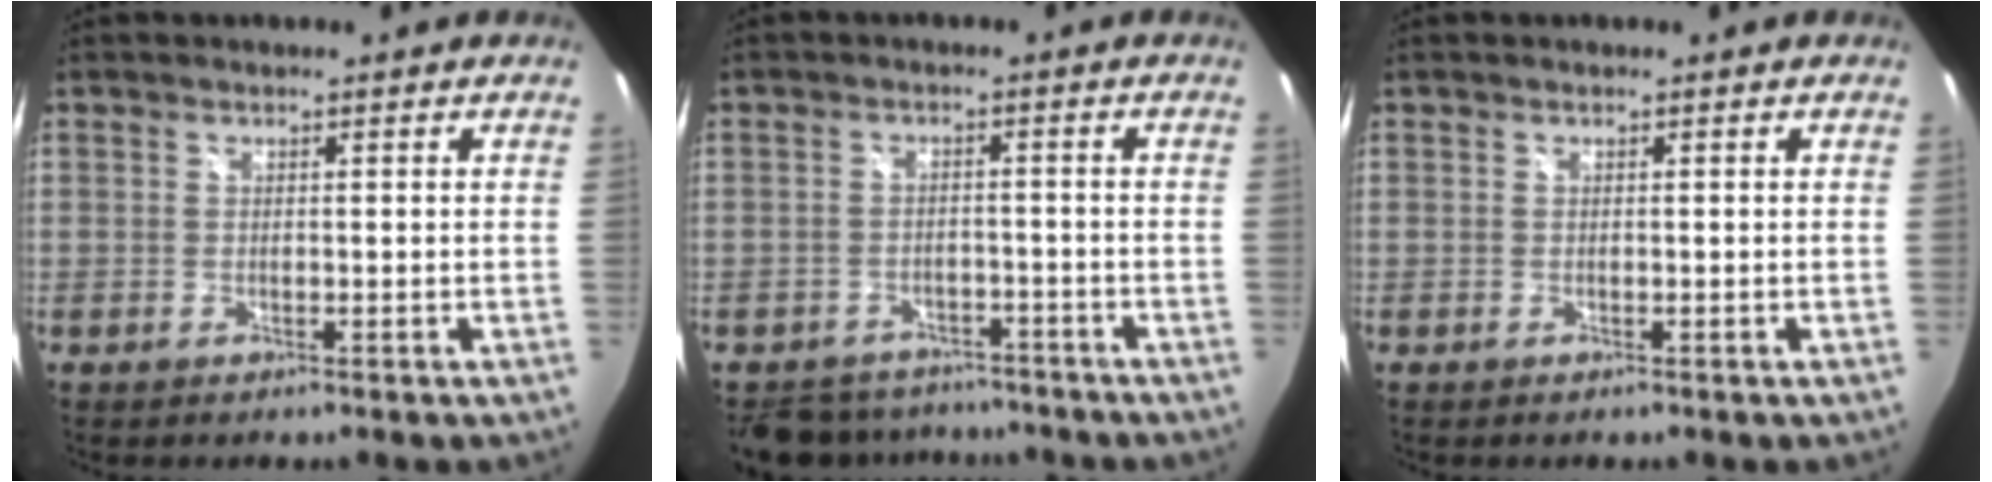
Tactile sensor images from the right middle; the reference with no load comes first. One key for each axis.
{"total": 10.4, "fx": -8.8, "fy": 4.9, "fz": 2.5, "tx": -0.064, "ty": 0.013, "tz": -0.118}
{"total": 0.0}